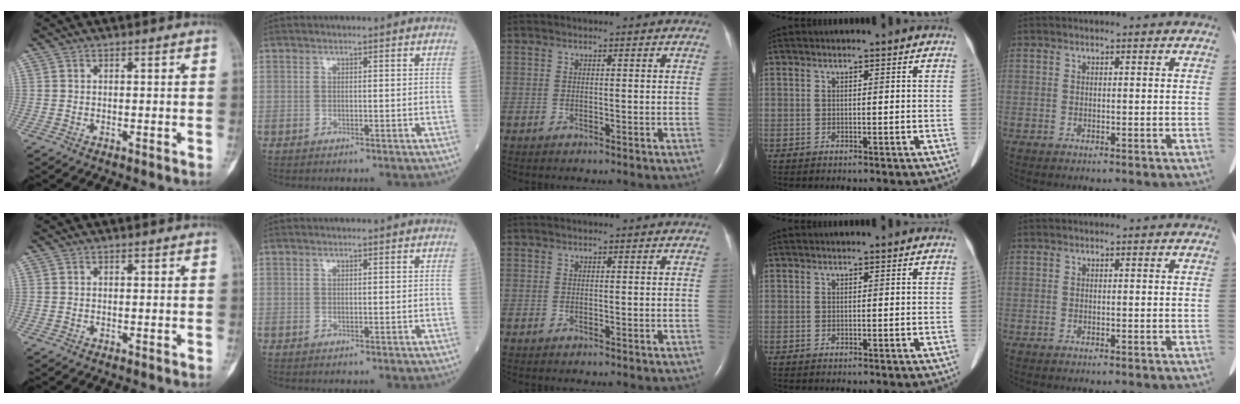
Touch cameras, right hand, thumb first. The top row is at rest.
{}